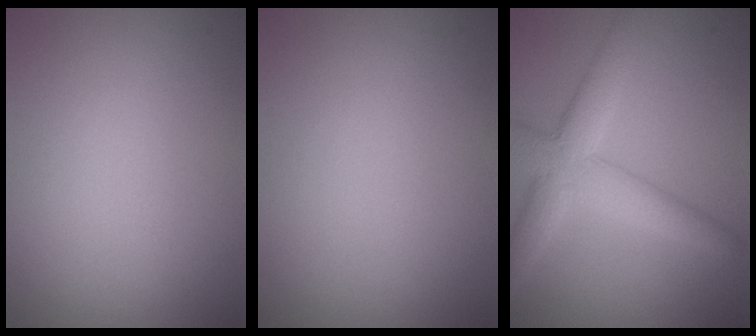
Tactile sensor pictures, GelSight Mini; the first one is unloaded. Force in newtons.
{"total": 0.0}
{"total": 5.5, "press": 5.5, "slide": 0.2}